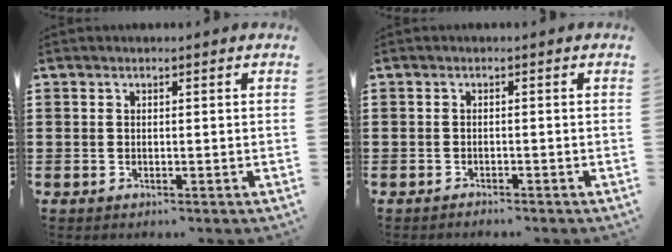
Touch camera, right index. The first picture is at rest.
{"total": 0.8, "force": [-0.8, -0.1, 0.0], "torque": [-0.002, 0.000, -0.017]}